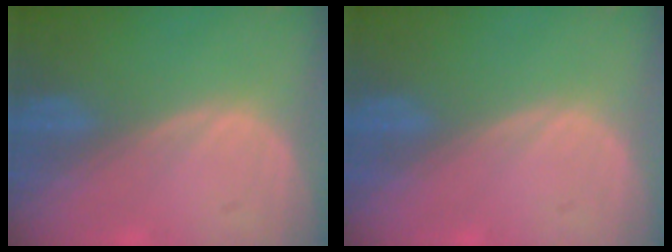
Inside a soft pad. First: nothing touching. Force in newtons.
{"total": 0.0}